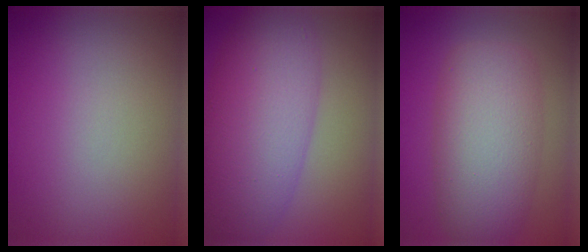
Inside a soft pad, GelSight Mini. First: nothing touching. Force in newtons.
{"total": 8.9, "press": 8.9, "slide": 0.0}
{"total": 7.7, "press": 7.7, "slide": 0.1}